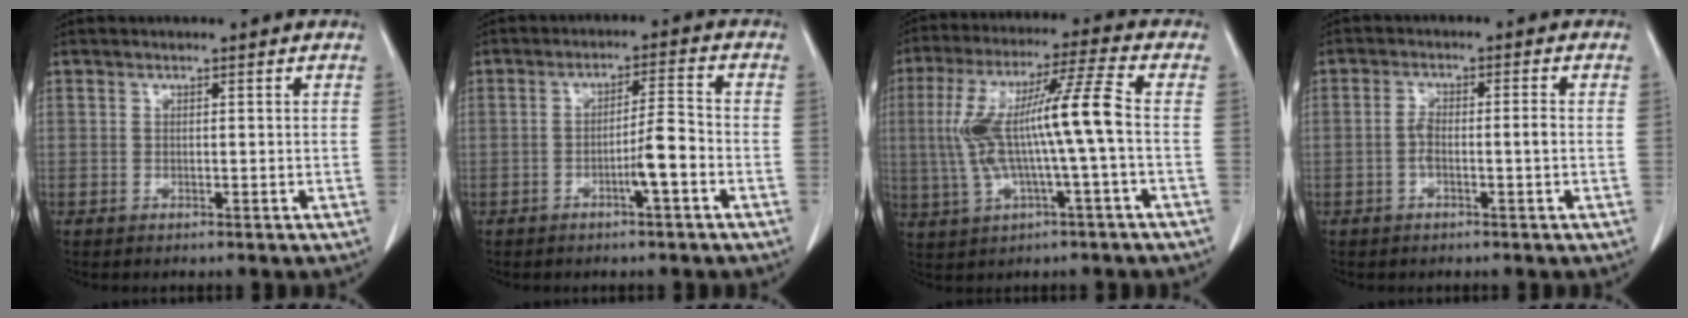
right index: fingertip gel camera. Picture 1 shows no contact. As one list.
[{"total": 4.9, "force": [-1.9, 0.0, 4.6], "torque": [-0.075, 0.005, -0.033]}, {"total": 13.3, "force": [-0.3, 0.4, 13.3], "torque": [-0.266, 0.024, -0.006]}, {"total": 3.3, "force": [-0.8, 0.6, 3.2], "torque": [-0.059, 0.009, -0.012]}]